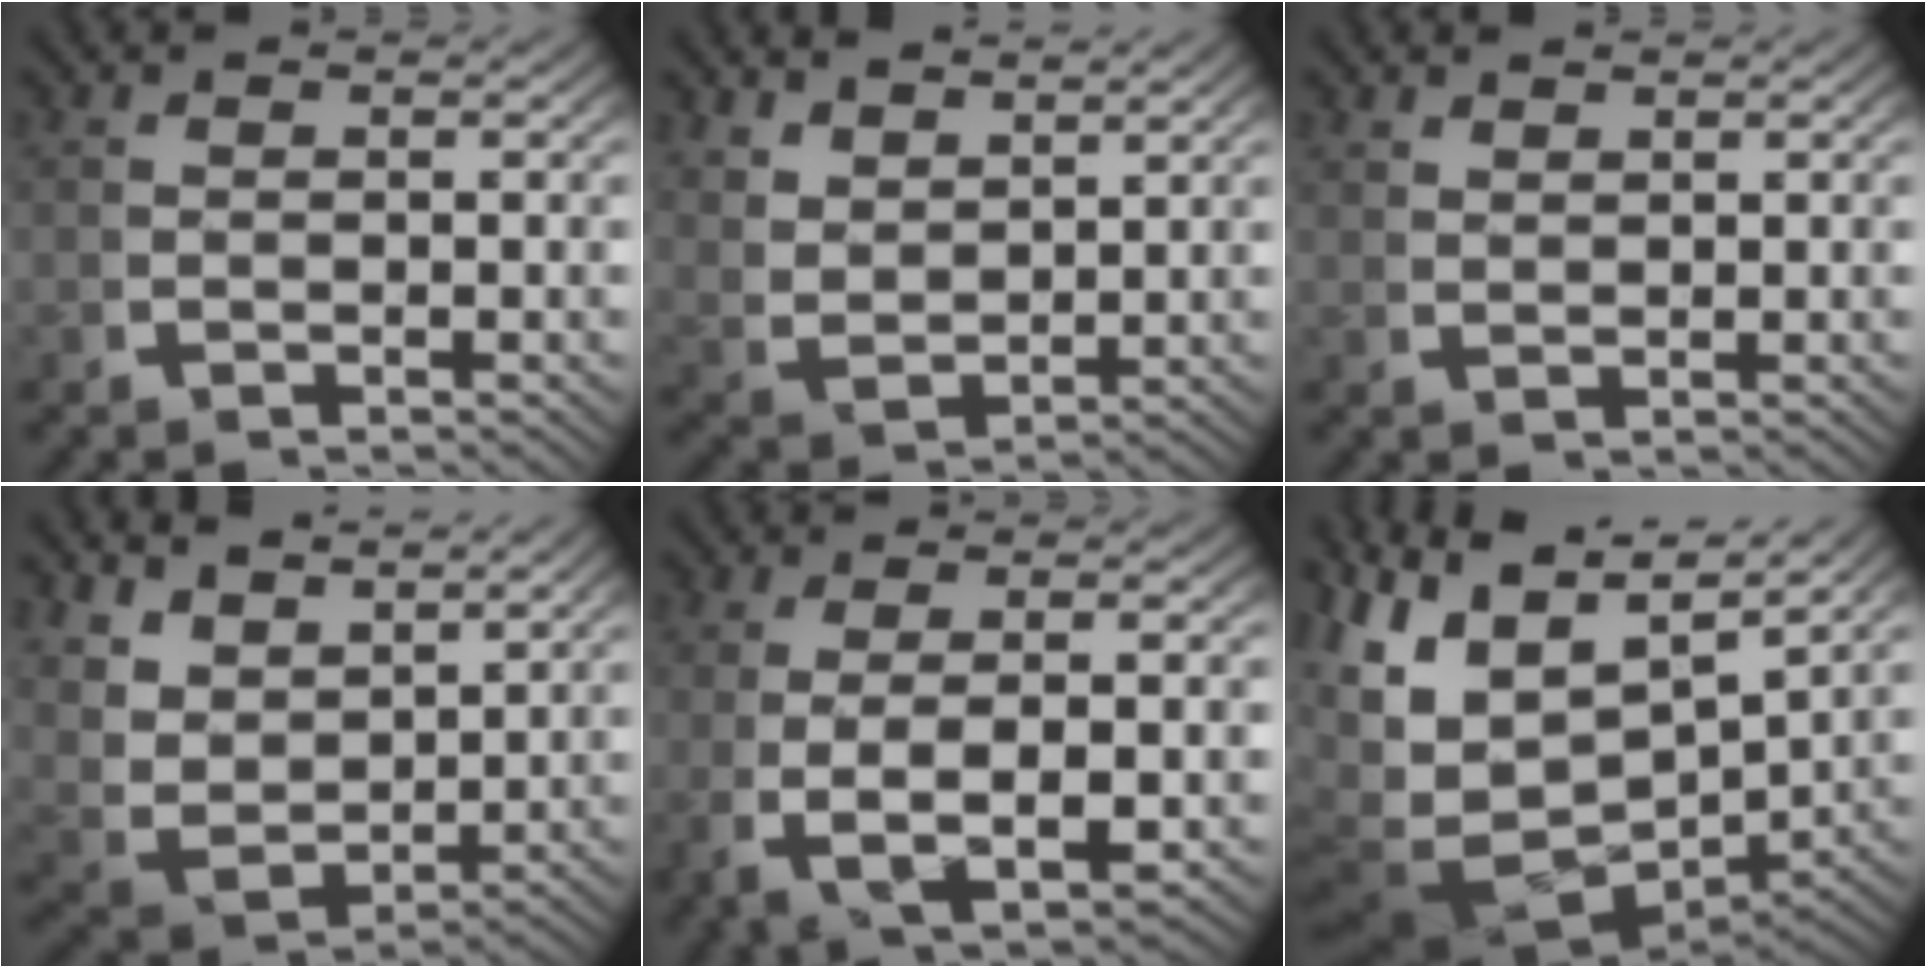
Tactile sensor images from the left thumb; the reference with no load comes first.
{"total": 4.0, "force": [1.5, 2.7, 2.6], "torque": [-0.062, -0.019, 0.043]}
{"total": 1.3, "force": [1.2, -0.2, 0.0], "torque": [0.011, 0.007, 0.029]}
{"total": 7.3, "force": [1.6, 5.1, 4.9], "torque": [-0.125, -0.026, 0.036]}
{"total": 7.4, "force": [-1.5, 3.7, 6.2], "torque": [-0.142, -0.026, -0.002]}
{"total": 13.8, "force": [0.3, 9.5, 10.0], "torque": [-0.222, -0.052, 0.024]}